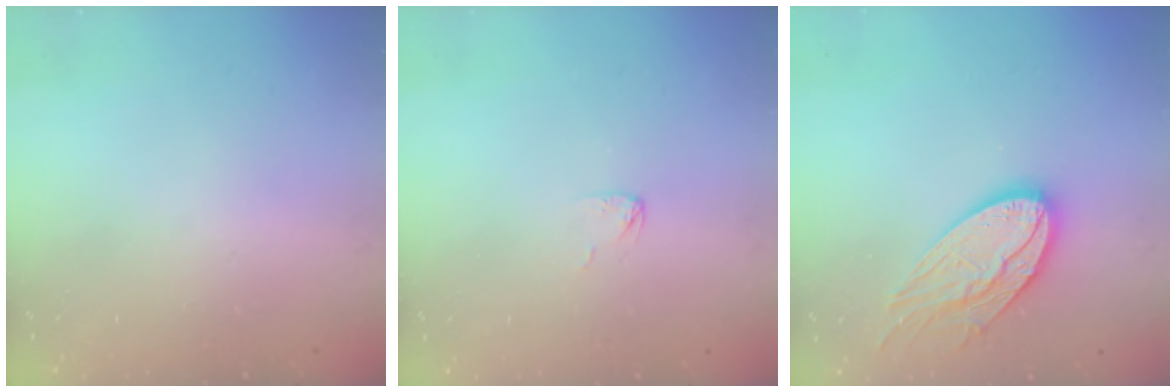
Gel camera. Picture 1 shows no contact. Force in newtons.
{"total": 3.2, "press": 3.1, "slide": 0.3}
{"total": 15.0, "press": 15.0, "slide": 1.0}